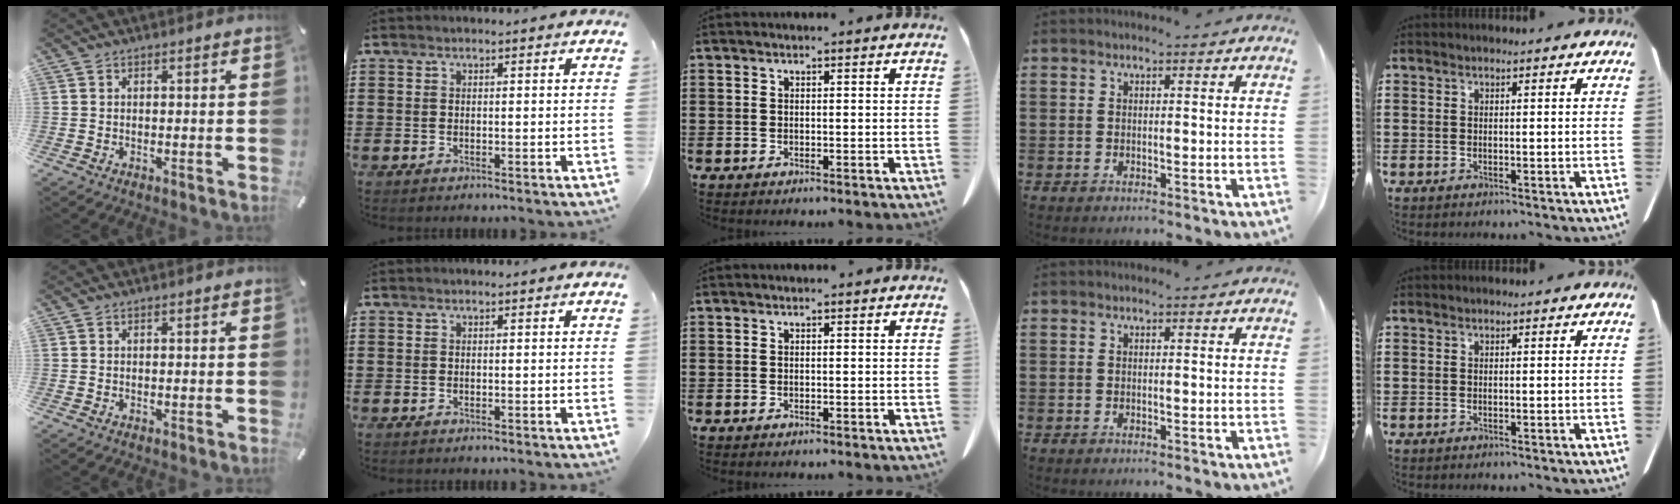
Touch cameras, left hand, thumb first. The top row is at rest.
{}